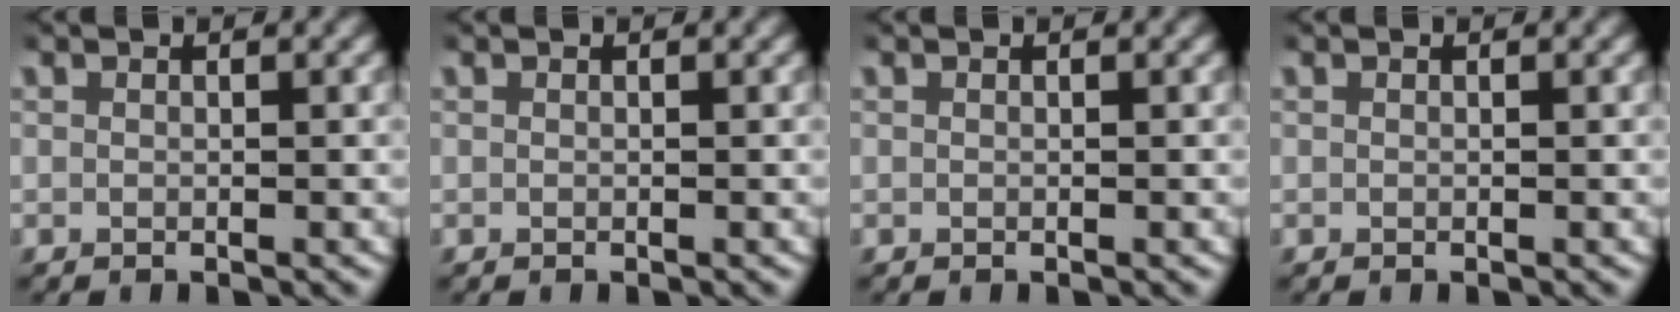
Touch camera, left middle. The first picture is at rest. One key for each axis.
{"total": 0.0}
{"total": 0.0}
{"total": 0.0}